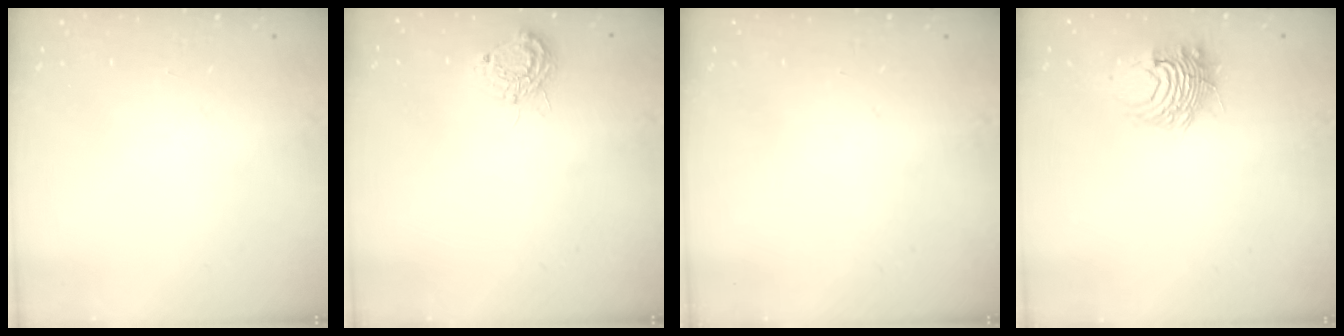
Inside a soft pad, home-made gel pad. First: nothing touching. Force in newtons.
{"total": 9.3, "press": 9.3, "slide": 0.7}
{"total": 0.0}
{"total": 8.8, "press": 8.8, "slide": 0.5}